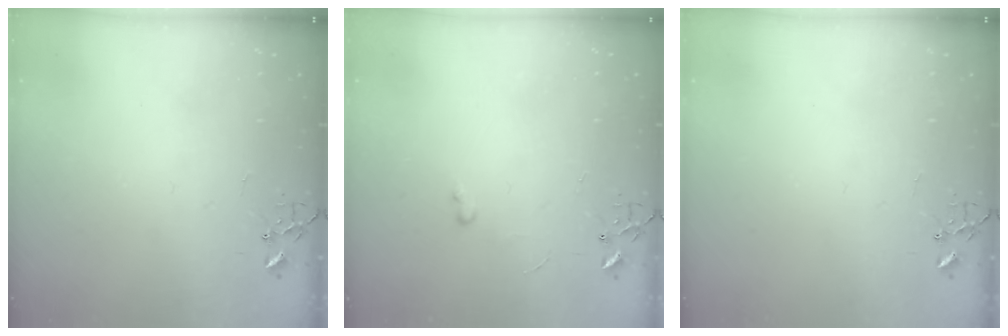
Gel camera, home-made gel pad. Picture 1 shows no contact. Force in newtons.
{"total": 2.6, "press": 2.6, "slide": 0.4}
{"total": 0.0}